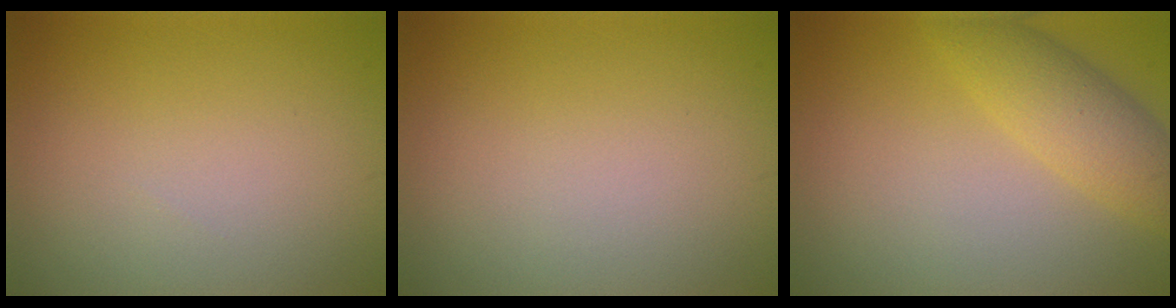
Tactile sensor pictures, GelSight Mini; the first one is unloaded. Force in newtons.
{"total": 0.0}
{"total": 4.0, "press": 4.0, "slide": 0.1}